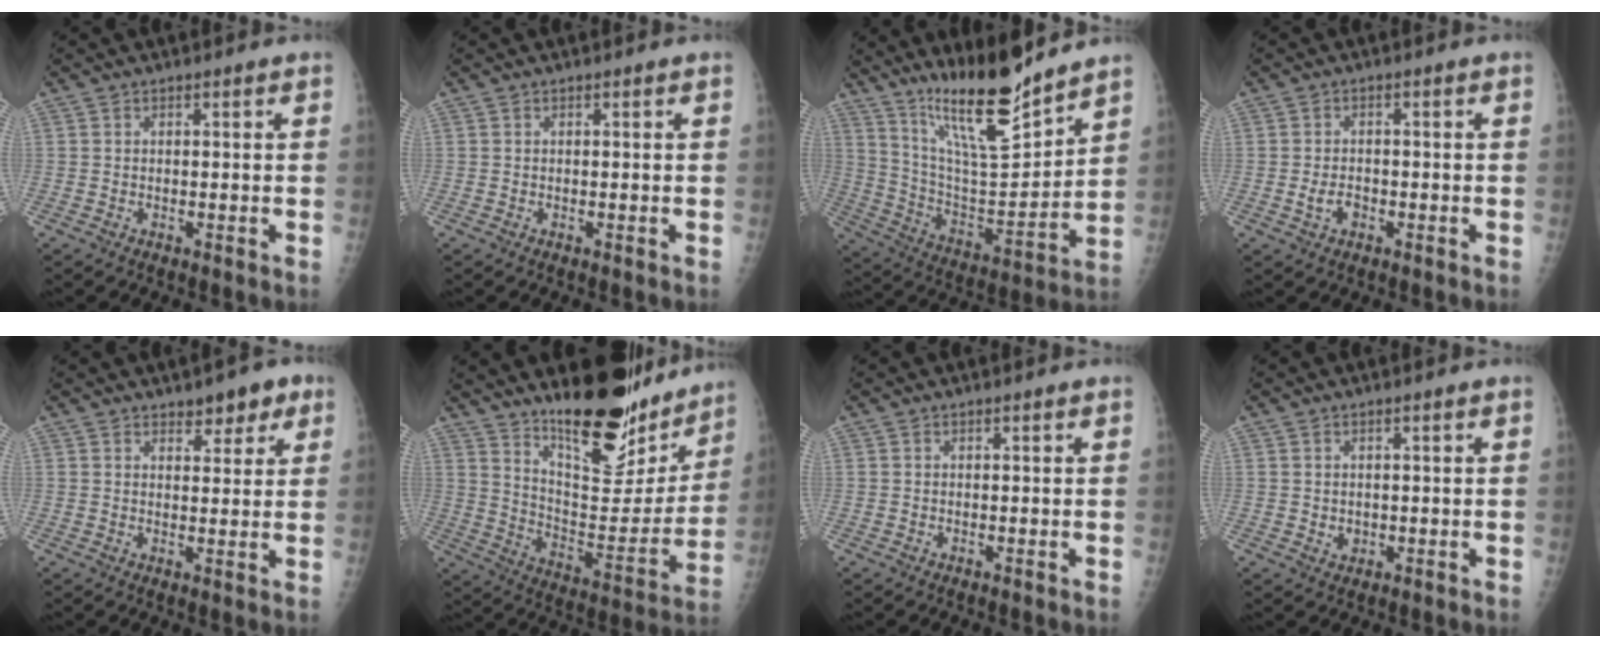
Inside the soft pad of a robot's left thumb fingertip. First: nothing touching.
{"total": 0.0}
{"total": 17.5, "force": [14.0, 2.7, 10.1], "torque": [-0.146, -0.095, 0.258]}
{"total": 2.7, "force": [-0.8, 1.9, 1.7], "torque": [-0.030, 0.005, -0.013]}
{"total": 5.2, "force": [3.3, 2.8, 2.8], "torque": [-0.006, -0.015, 0.044]}
{"total": 22.1, "force": [17.2, 7.3, 11.8], "torque": [-0.127, -0.121, 0.269]}
{"total": 0.0}
{"total": 1.5, "force": [0.2, 1.3, 0.7], "torque": [-0.008, -0.002, 0.009]}